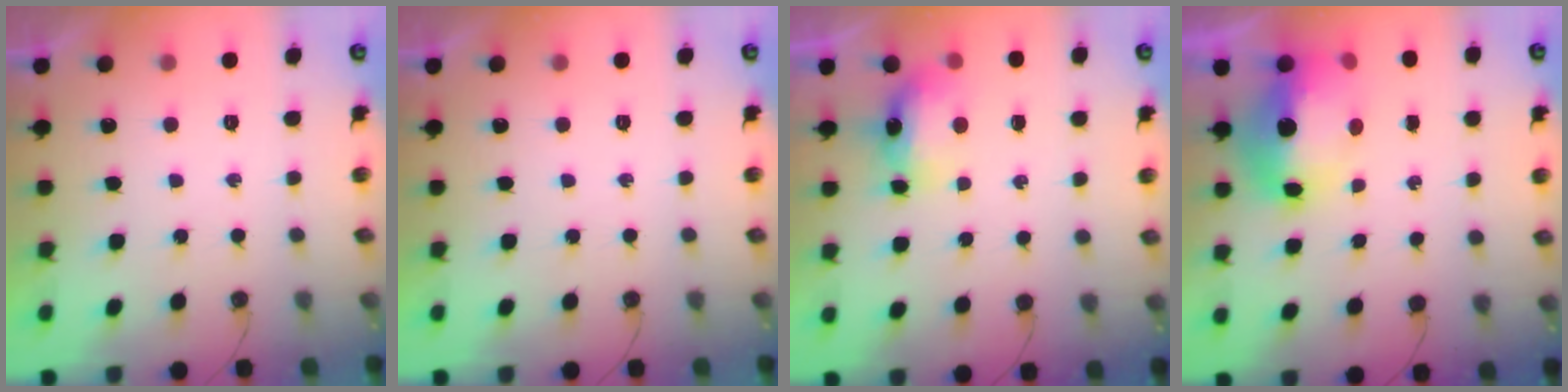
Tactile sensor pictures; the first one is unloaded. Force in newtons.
{"total": 0.0}
{"total": 6.4, "press": 6.4, "slide": 0.2}
{"total": 10.1, "press": 10.1, "slide": 0.9}